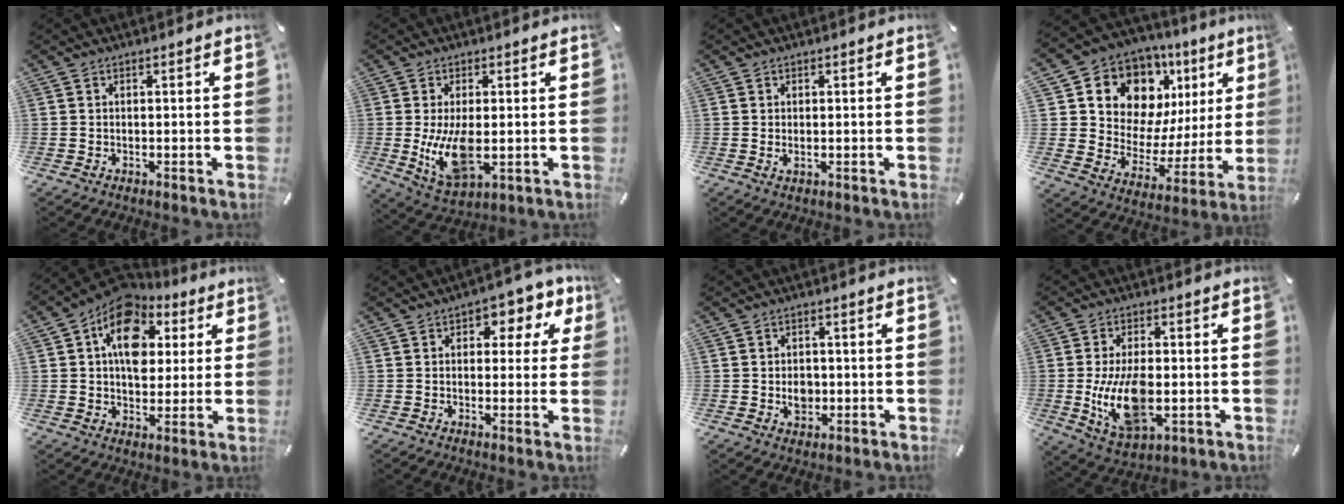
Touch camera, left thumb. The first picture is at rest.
{"total": 10.3, "force": [-0.5, 5.1, 9.0], "torque": [-0.197, -0.020, -0.007]}
{"total": 1.0, "force": [0.2, 0.3, 1.0], "torque": [-0.019, 0.000, 0.002]}
{"total": 13.1, "force": [8.6, 9.0, 4.1], "torque": [-0.066, -0.085, 0.152]}
{"total": 15.5, "force": [5.6, 11.1, 9.2], "torque": [-0.141, -0.019, 0.104]}
{"total": 6.5, "force": [2.2, 4.3, 4.3], "torque": [-0.045, -0.005, 0.030]}
{"total": 4.2, "force": [-0.6, 3.4, 2.4], "torque": [-0.028, -0.002, -0.012]}
{"total": 13.6, "force": [-1.5, 7.5, 11.2], "torque": [-0.226, -0.016, -0.024]}